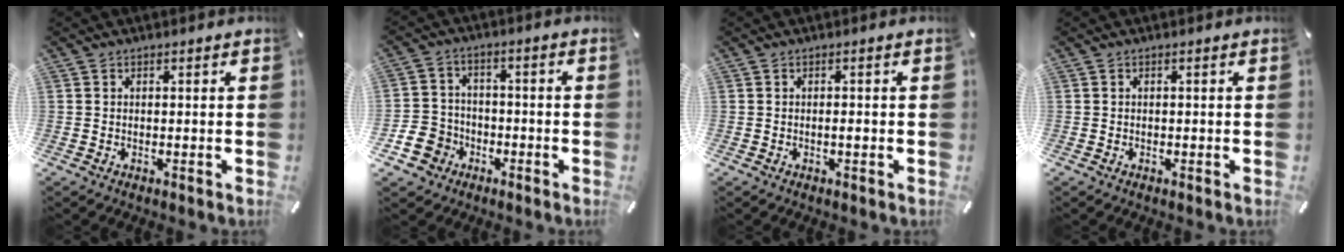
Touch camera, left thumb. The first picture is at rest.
{"total": 7.5, "force": [-3.2, 6.6, 1.7], "torque": [-0.057, 0.023, -0.060]}
{"total": 1.5, "force": [-0.3, 0.2, 1.4], "torque": [-0.026, -0.002, -0.006]}
{"total": 0.0}